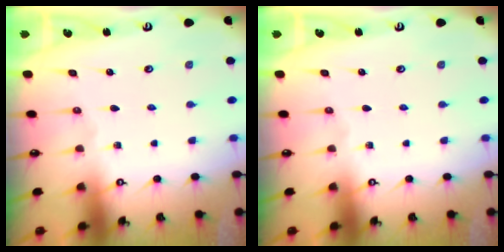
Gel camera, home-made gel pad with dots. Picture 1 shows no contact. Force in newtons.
{"total": 0.0}